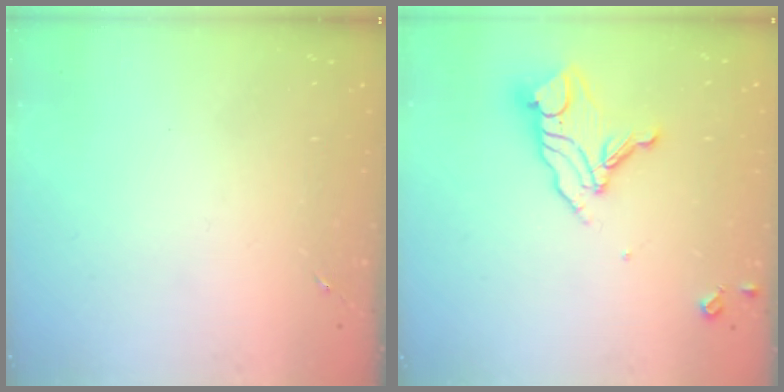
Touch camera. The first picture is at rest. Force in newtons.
{"total": 12.2, "press": 12.1, "slide": 1.2}